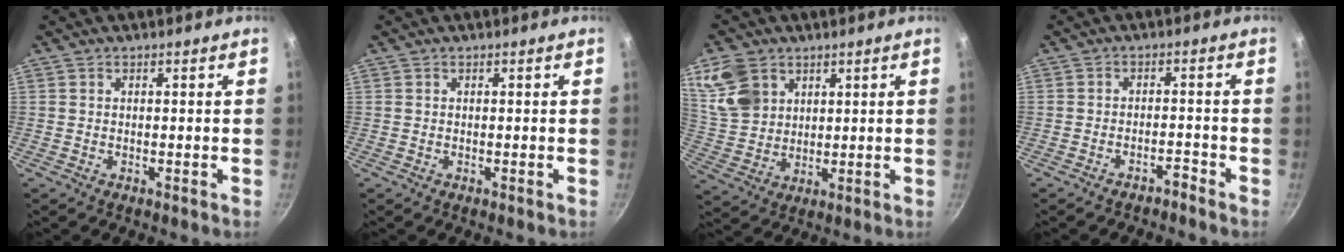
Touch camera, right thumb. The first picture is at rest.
{"total": 0.0}
{"total": 10.1, "force": [5.0, 7.4, 4.8], "torque": [-0.073, -0.017, 0.112]}
{"total": 2.3, "force": [-2.0, 0.6, 0.9], "torque": [-0.012, 0.027, -0.026]}